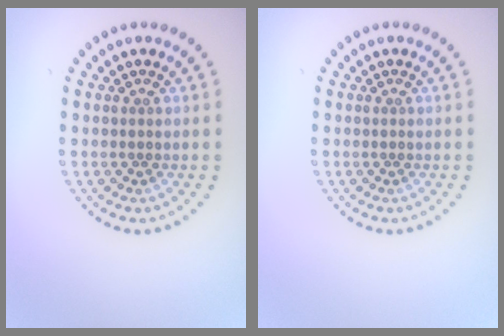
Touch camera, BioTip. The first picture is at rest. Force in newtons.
{"total": 0.0}